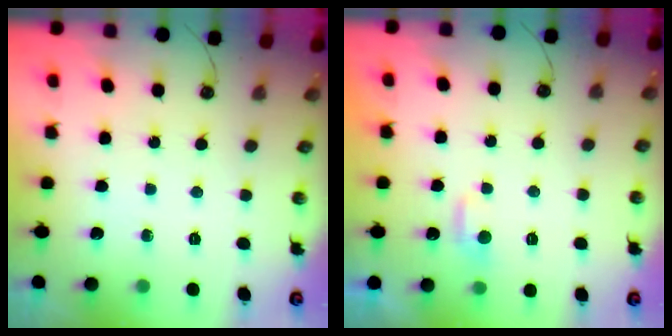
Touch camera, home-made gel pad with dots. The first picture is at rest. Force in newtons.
{"total": 1.6, "press": 1.4, "slide": 0.7}